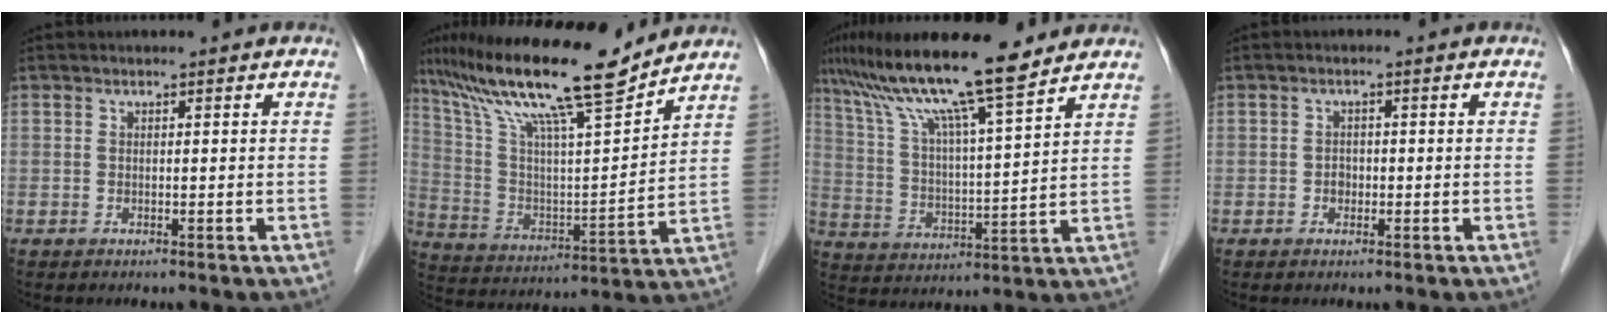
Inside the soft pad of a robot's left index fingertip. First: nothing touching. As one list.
[{"total": 20.4, "force": [16.3, 1.1, 12.2], "torque": [-0.221, 0.015, 0.288]}, {"total": 16.9, "force": [13.3, 0.6, 10.4], "torque": [-0.188, 0.025, 0.229]}, {"total": 1.3, "force": [-0.4, 1.0, 0.7], "torque": [-0.010, 0.004, -0.006]}]